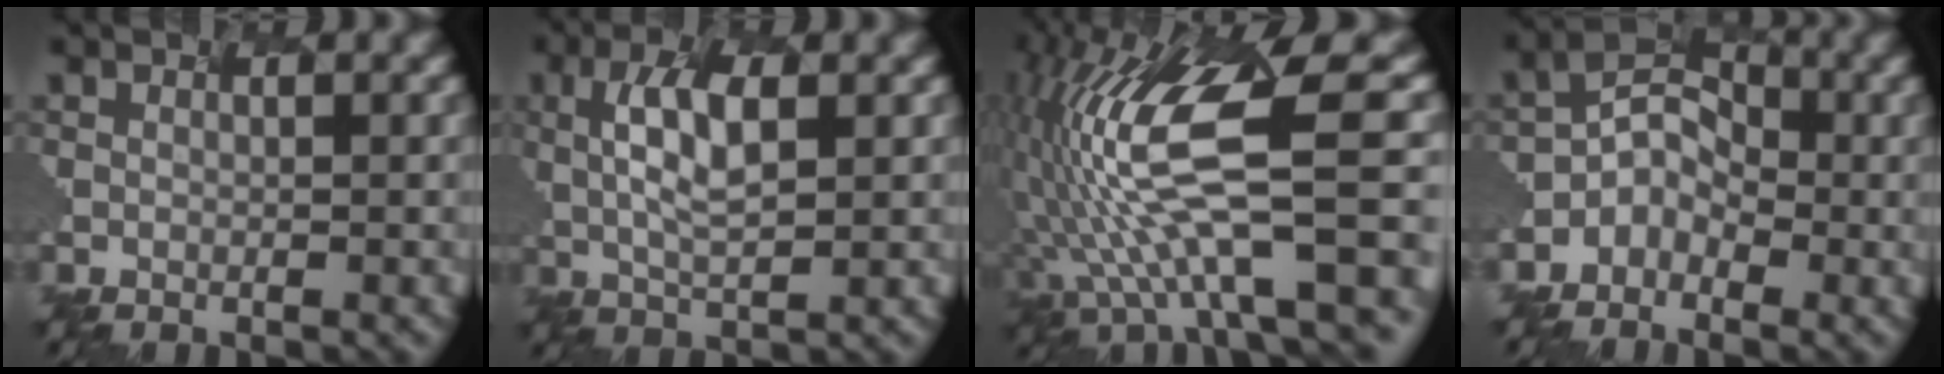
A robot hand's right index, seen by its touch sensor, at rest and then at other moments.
{"total": 4.0, "force": [-0.1, 1.4, 3.8], "torque": [-0.085, 0.003, 0.010]}
{"total": 11.8, "force": [-0.2, 2.6, 11.5], "torque": [-0.231, 0.011, 0.019]}
{"total": 3.5, "force": [-2.7, 2.1, 0.8], "torque": [-0.004, 0.010, -0.052]}